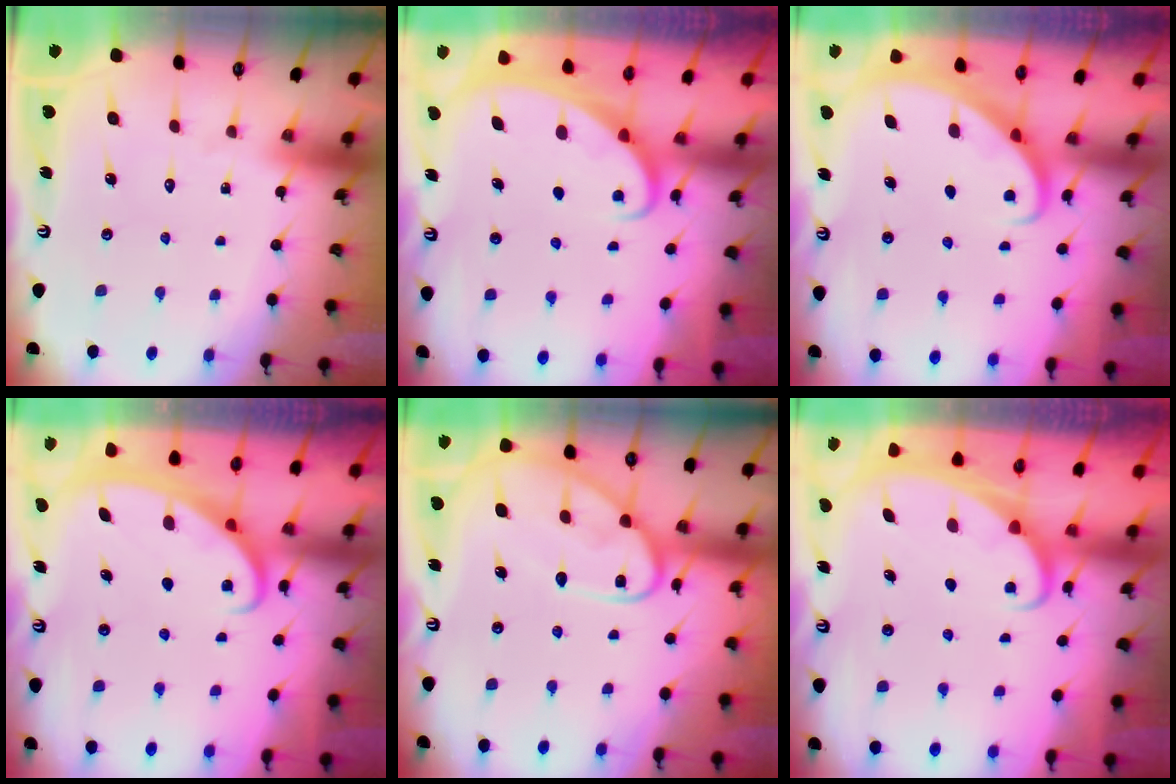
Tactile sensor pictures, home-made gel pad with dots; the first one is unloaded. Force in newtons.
{"total": 2.0, "press": 2.0, "slide": 0.2}
{"total": 2.8, "press": 2.8, "slide": 0.2}
{"total": 2.5, "press": 2.5, "slide": 0.4}
{"total": 11.4, "press": 11.4, "slide": 1.1}
{"total": 2.2, "press": 2.2, "slide": 0.3}